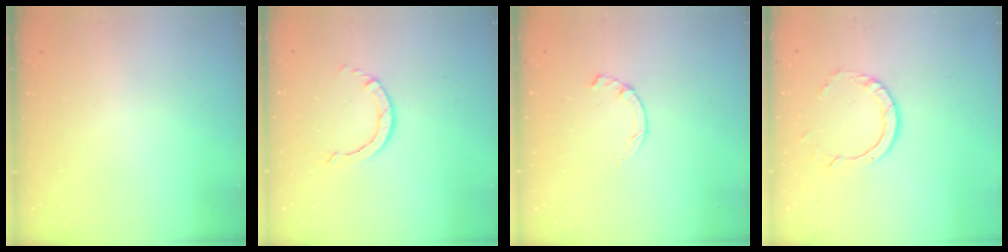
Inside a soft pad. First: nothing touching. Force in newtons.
{"total": 3.4, "press": 3.3, "slide": 0.5}
{"total": 1.9, "press": 1.9, "slide": 0.3}
{"total": 4.2, "press": 4.2, "slide": 0.3}